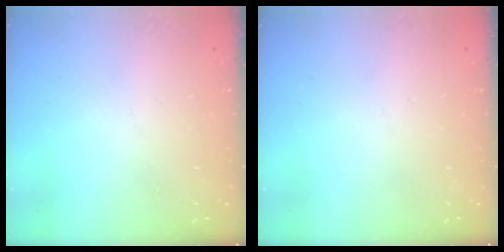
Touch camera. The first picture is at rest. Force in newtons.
{"total": 0.0}